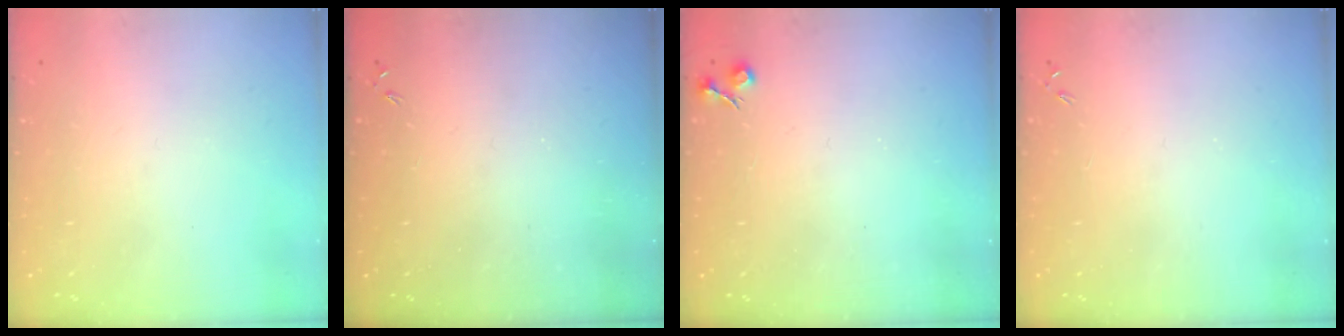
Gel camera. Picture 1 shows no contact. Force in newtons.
{"total": 0.0}
{"total": 4.1, "press": 4.0, "slide": 0.6}
{"total": 0.0}